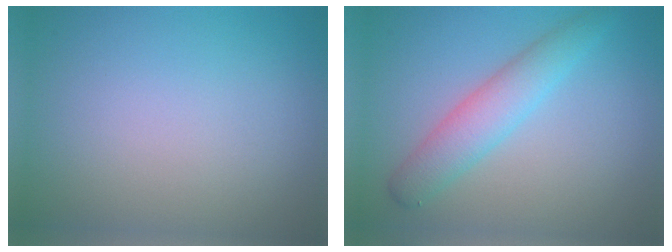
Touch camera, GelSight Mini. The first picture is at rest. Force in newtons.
{"total": 3.9, "press": 3.9, "slide": 0.1}